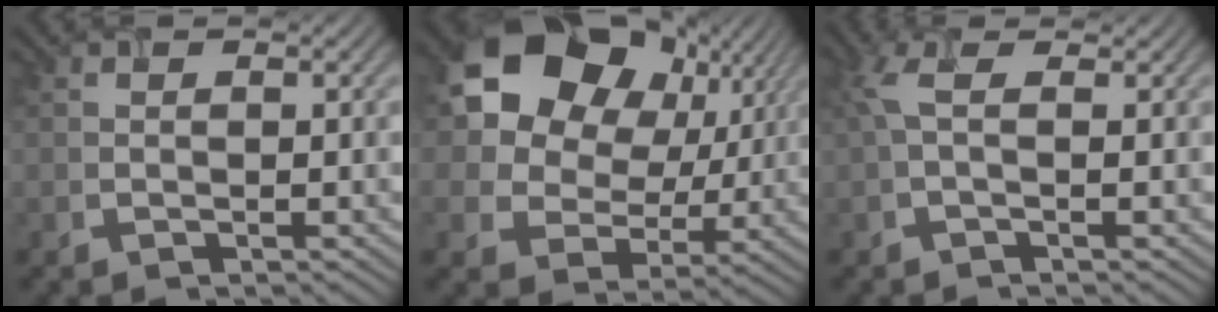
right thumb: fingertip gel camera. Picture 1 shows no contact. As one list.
[{"total": 15.9, "force": [7.1, 12.3, 7.2], "torque": [-0.174, 0.042, 0.137]}, {"total": 1.8, "force": [0.2, 0.4, 1.7], "torque": [-0.037, 0.009, 0.006]}]